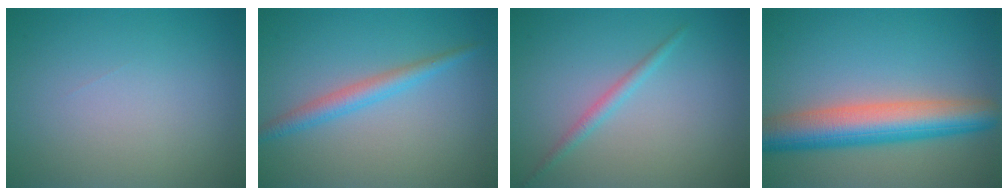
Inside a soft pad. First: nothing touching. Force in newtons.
{"total": 2.4, "press": 2.4, "slide": 0.1}
{"total": 1.3, "press": 1.3, "slide": 0.1}
{"total": 7.5, "press": 7.5, "slide": 0.1}